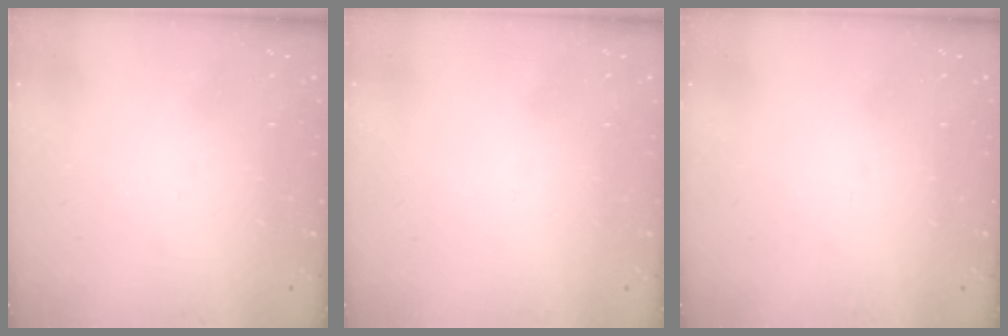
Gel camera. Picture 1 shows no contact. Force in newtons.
{"total": 1.6, "press": 1.6, "slide": 0.1}
{"total": 0.0}